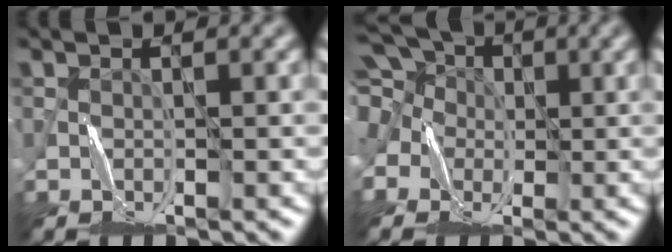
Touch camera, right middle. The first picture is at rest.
{"total": 10.7, "force": [3.4, 8.8, 5.1], "torque": [-0.144, 0.041, 0.031]}